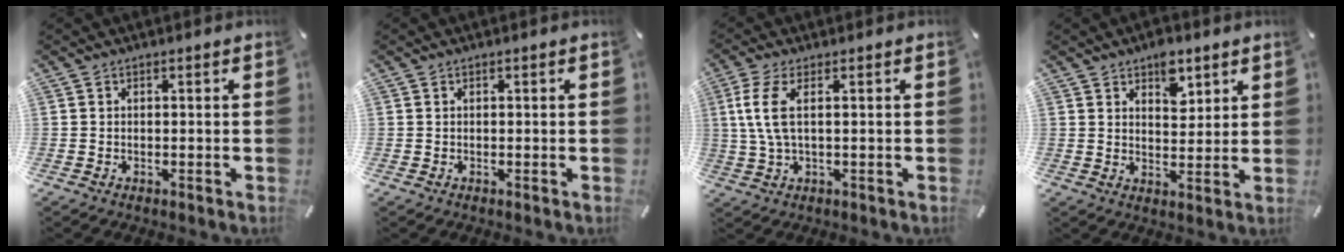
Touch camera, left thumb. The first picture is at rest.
{"total": 0.0}
{"total": 7.1, "force": [1.3, 2.2, 6.6], "torque": [-0.147, -0.007, 0.019]}
{"total": 6.7, "force": [4.3, 4.0, 3.1], "torque": [-0.019, -0.023, 0.068]}